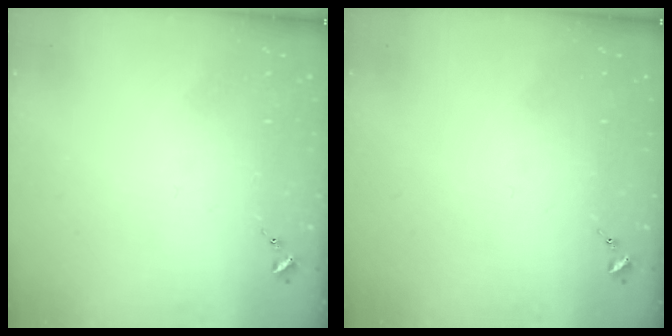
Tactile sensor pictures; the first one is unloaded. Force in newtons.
{"total": 0.0}